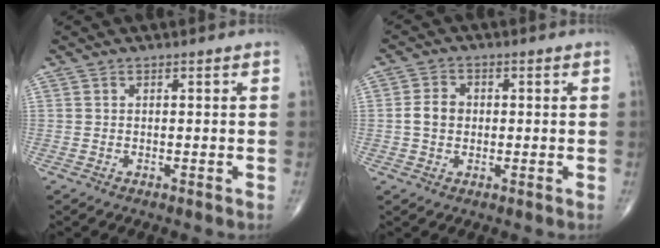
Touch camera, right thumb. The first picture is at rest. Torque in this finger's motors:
{"motor_torque": [0.97, 0.83, 0.72, -0.01, 0.05]}